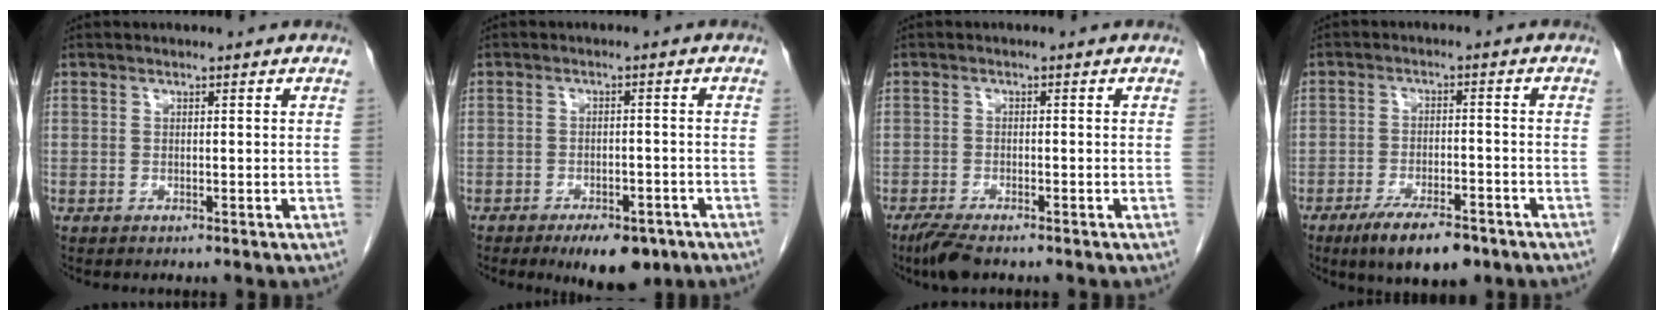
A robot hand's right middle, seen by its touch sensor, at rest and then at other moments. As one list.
[{"total": 7.2, "force": [-5.0, 3.1, 4.3], "torque": [-0.055, -0.001, -0.068]}, {"total": 4.2, "force": [-3.2, 0.8, 2.6], "torque": [-0.053, -0.011, -0.055]}, {"total": 9.0, "force": [-6.2, 2.8, 5.8], "torque": [-0.094, -0.008, -0.098]}]